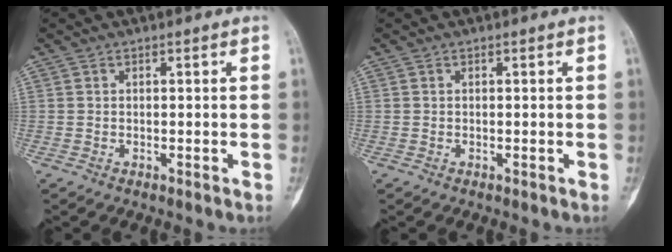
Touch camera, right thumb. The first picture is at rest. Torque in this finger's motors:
{"motor_torque": [0.16, -0.03, 0.03, 0.00, -0.08]}